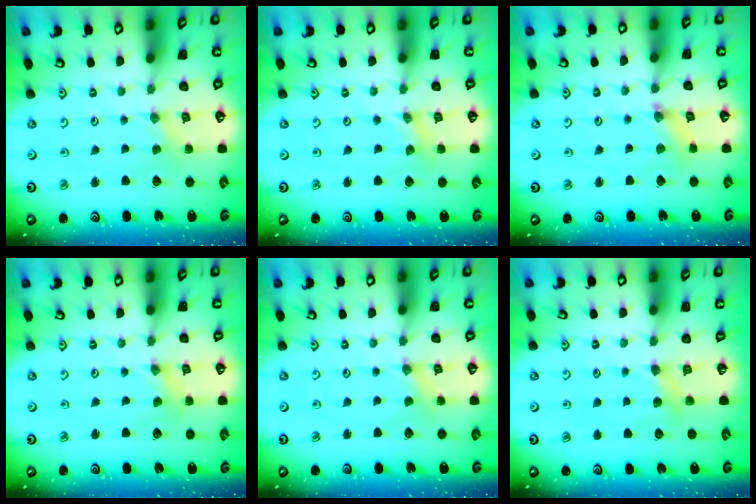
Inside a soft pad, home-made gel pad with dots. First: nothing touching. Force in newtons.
{"total": 0.0}
{"total": 2.7, "press": 2.7, "slide": 0.4}
{"total": 0.0}
{"total": 2.1, "press": 2.1, "slide": 0.3}
{"total": 3.4, "press": 3.4, "slide": 0.4}